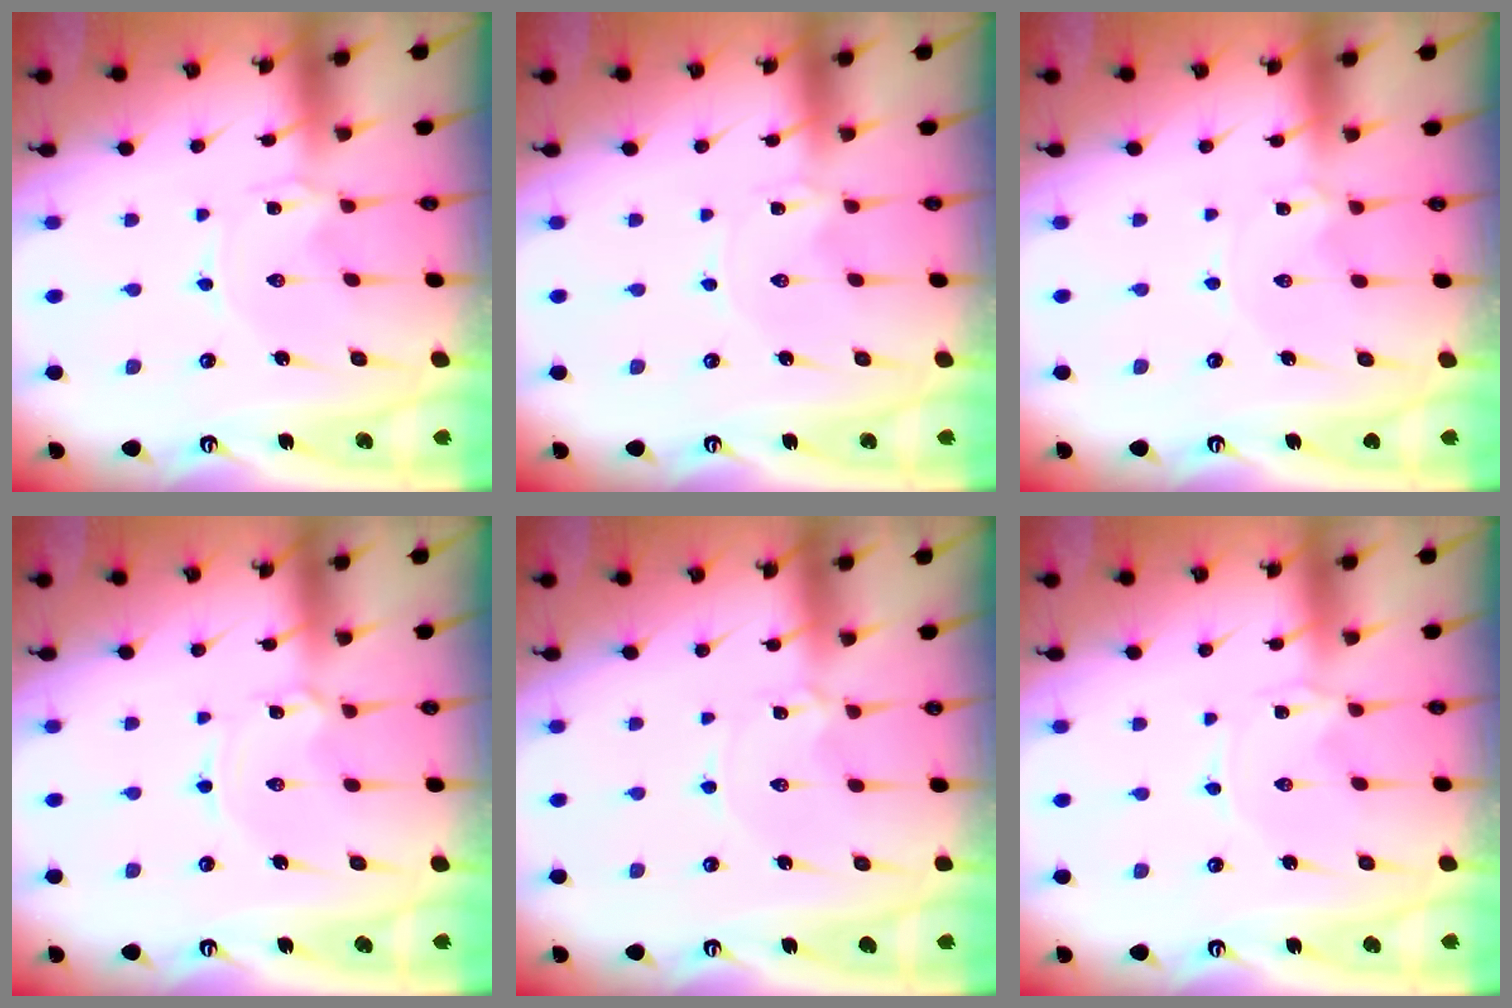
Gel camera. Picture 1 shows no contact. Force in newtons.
{"total": 0.0}
{"total": 0.7, "press": 0.7, "slide": 0.1}
{"total": 1.8, "press": 1.8, "slide": 0.3}
{"total": 1.1, "press": 1.1, "slide": 0.2}
{"total": 0.0}